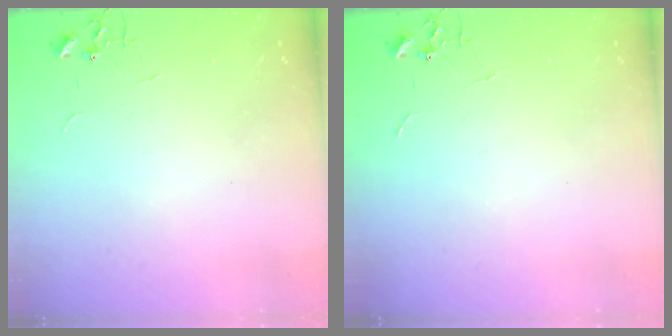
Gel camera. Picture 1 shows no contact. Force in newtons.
{"total": 0.0}